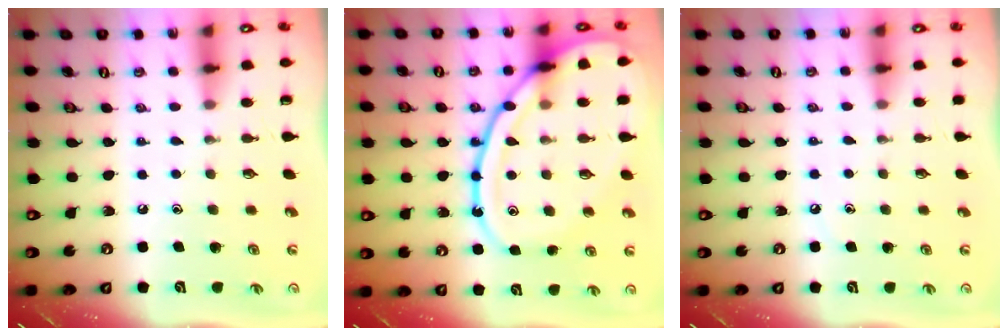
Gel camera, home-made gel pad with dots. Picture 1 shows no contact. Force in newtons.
{"total": 20.7, "press": 20.6, "slide": 2.0}
{"total": 2.7, "press": 2.7, "slide": 0.4}